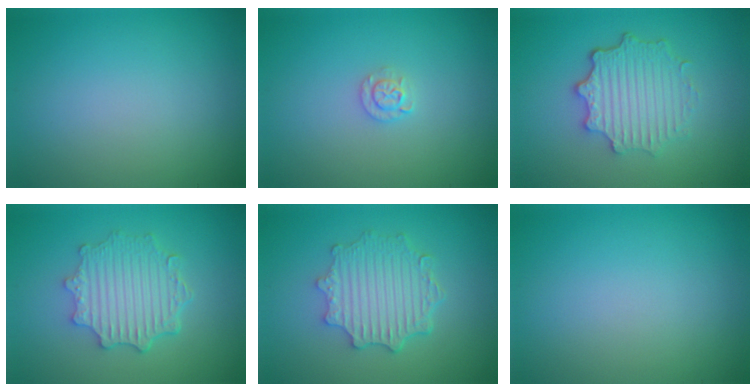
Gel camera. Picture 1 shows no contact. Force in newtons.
{"total": 1.3, "press": 1.3, "slide": 0.2}
{"total": 4.9, "press": 3.7, "slide": 3.2}
{"total": 4.6, "press": 3.8, "slide": 2.7}
{"total": 4.6, "press": 3.8, "slide": 2.6}
{"total": 0.0}